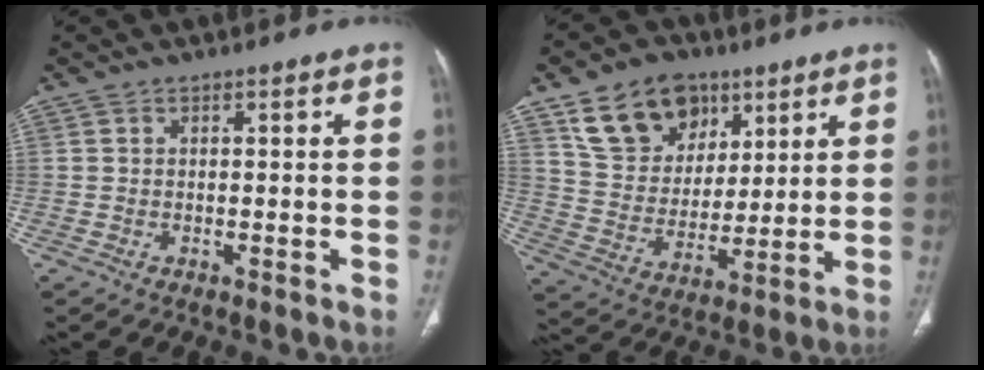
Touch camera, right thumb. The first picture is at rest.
{"total": 16.0, "force": [8.9, 11.3, 6.9], "torque": [-0.089, -0.029, 0.168]}